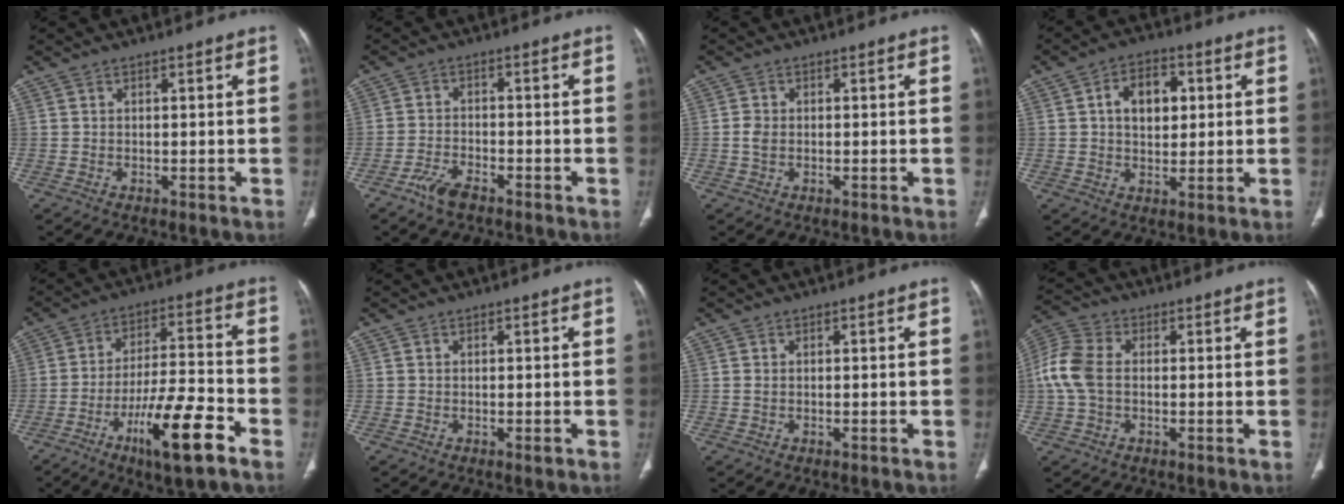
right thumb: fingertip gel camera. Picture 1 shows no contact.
{"total": 4.1, "force": [-3.1, 1.5, 2.3], "torque": [-0.051, 0.018, -0.058]}
{"total": 2.0, "force": [-0.2, 1.4, 1.4], "torque": [-0.031, 0.003, -0.006]}
{"total": 8.6, "force": [1.8, 5.6, 6.2], "torque": [-0.072, 0.004, 0.026]}
{"total": 15.1, "force": [-8.0, 3.0, 12.5], "torque": [-0.218, 0.041, -0.131]}
{"total": 0.8, "force": [-0.4, 0.2, 0.6], "torque": [-0.009, -0.001, -0.008]}
{"total": 0.6, "force": [-0.1, 0.3, 0.5], "torque": [-0.016, -0.001, -0.002]}
{"total": 8.3, "force": [0.0, 5.6, 6.1], "torque": [-0.148, 0.022, -0.006]}